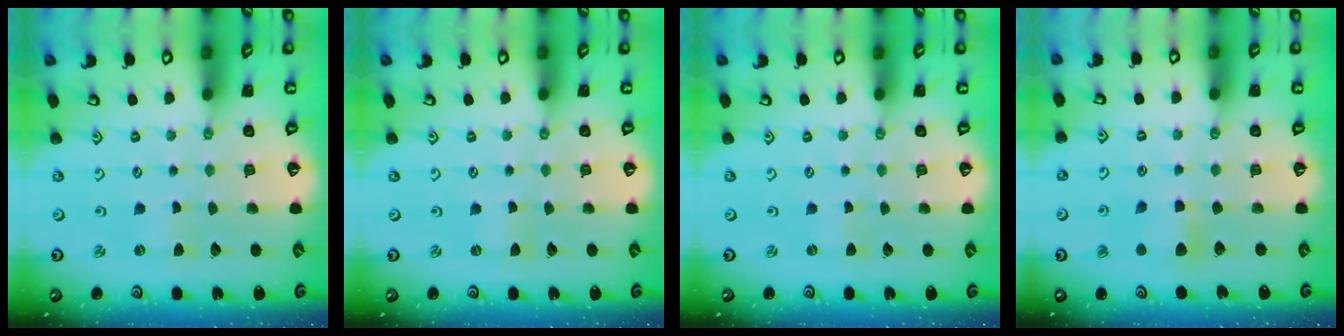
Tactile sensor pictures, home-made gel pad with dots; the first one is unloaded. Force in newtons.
{"total": 0.0}
{"total": 0.0}
{"total": 6.4, "press": 6.3, "slide": 0.7}